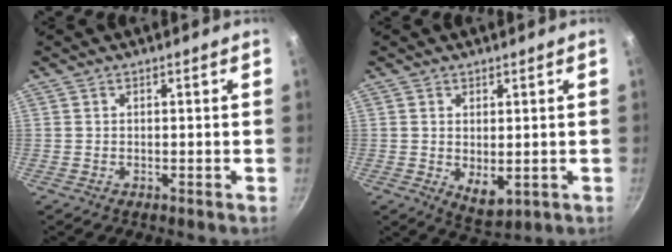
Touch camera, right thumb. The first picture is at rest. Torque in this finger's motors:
{"motor_torque": [-0.31, 0.48, -0.02, 0.00, 0.00]}